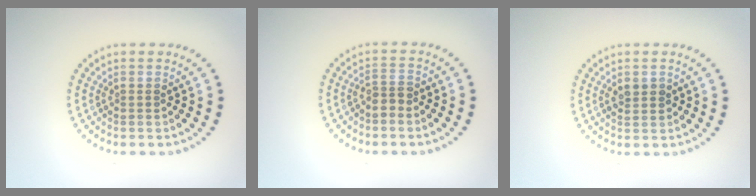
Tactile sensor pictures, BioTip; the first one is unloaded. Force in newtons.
{"total": 1.8, "press": 1.3, "slide": 1.2}
{"total": 1.5, "press": 1.5, "slide": 0.1}